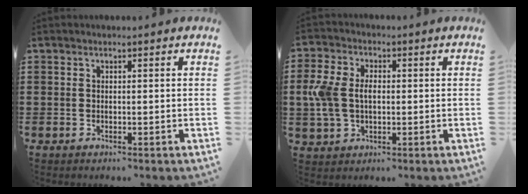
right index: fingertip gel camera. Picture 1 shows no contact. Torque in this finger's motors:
{"motor_torque": [0.28, -0.19, 0.28, 0.21]}